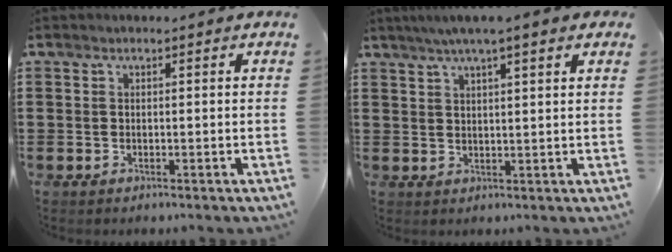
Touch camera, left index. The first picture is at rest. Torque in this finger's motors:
{"motor_torque": [2.14, 0.00, 0.57, 0.21]}